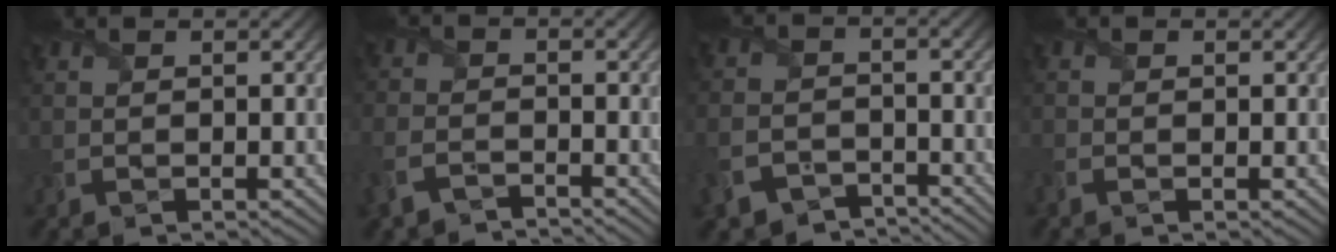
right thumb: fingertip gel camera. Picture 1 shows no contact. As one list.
[{"total": 4.6, "force": [-3.6, 1.8, 2.0], "torque": [-0.053, -0.008, -0.085]}, {"total": 6.5, "force": [-4.8, 3.7, 2.3], "torque": [-0.060, -0.023, -0.088]}, {"total": 1.4, "force": [-0.7, 0.8, 0.9], "torque": [-0.026, -0.005, -0.017]}]